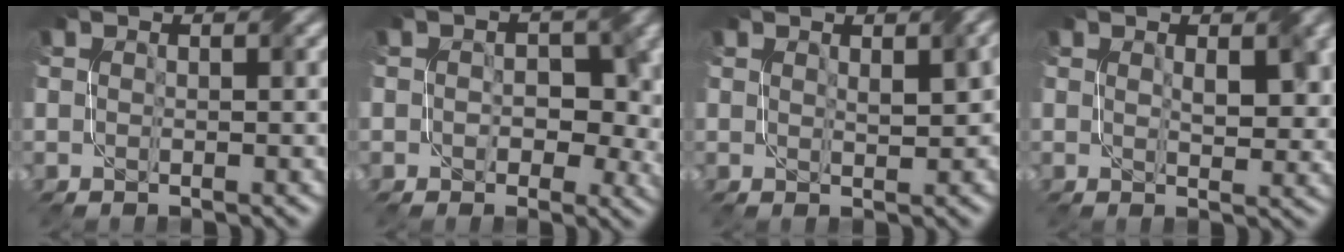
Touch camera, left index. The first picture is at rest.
{"total": 4.4, "force": [0.3, 3.2, 2.9], "torque": [-0.015, -0.003, 0.009]}
{"total": 2.2, "force": [0.9, 0.8, 1.8], "torque": [-0.021, 0.007, 0.024]}
{"total": 2.6, "force": [1.0, 1.0, 2.2], "torque": [-0.034, 0.001, 0.026]}